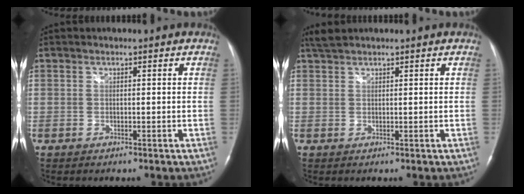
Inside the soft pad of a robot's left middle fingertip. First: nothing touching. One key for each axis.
{"total": 1.9, "fx": 1.9, "fy": 0.2, "fz": 0.5, "tx": -0.015, "ty": 0.013, "tz": 0.039}